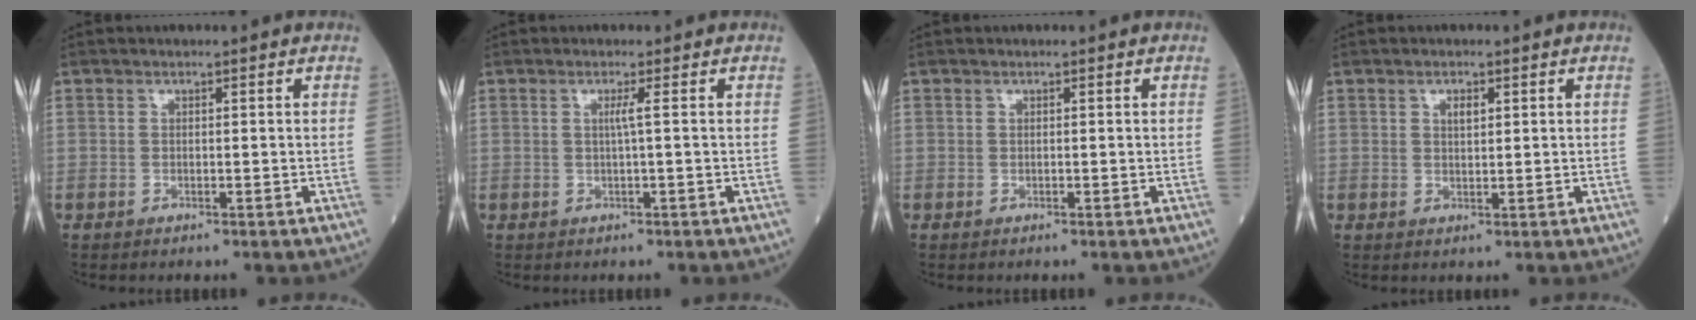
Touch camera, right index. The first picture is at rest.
{"total": 1.3, "force": [0.2, -0.5, 1.1], "torque": [-0.019, 0.001, 0.003]}
{"total": 0.0}
{"total": 1.6, "force": [0.8, 0.6, 1.3], "torque": [-0.022, 0.000, 0.015]}